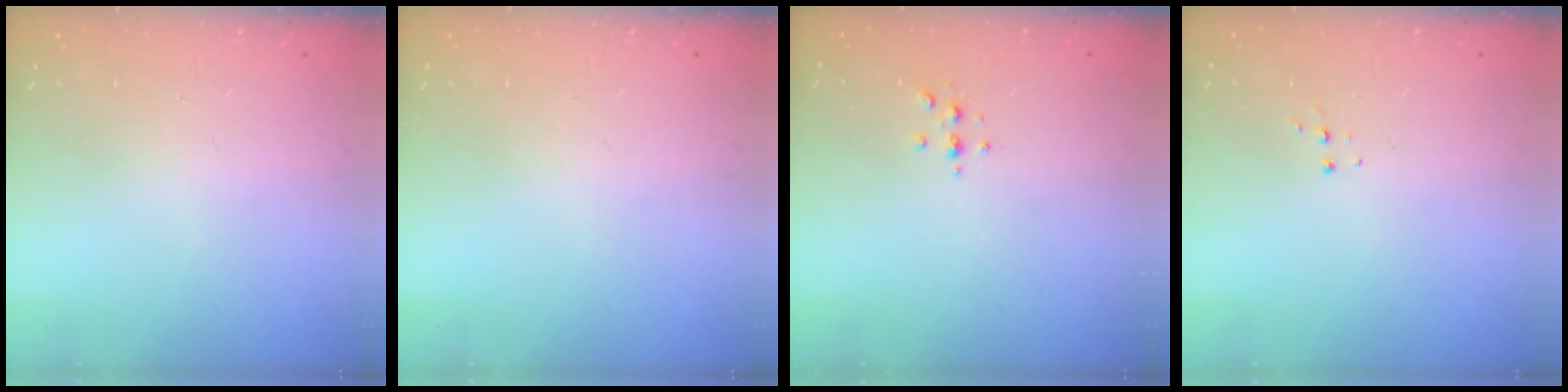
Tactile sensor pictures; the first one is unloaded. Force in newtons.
{"total": 0.0}
{"total": 2.3, "press": 2.3, "slide": 0.2}
{"total": 4.5, "press": 4.5, "slide": 0.4}